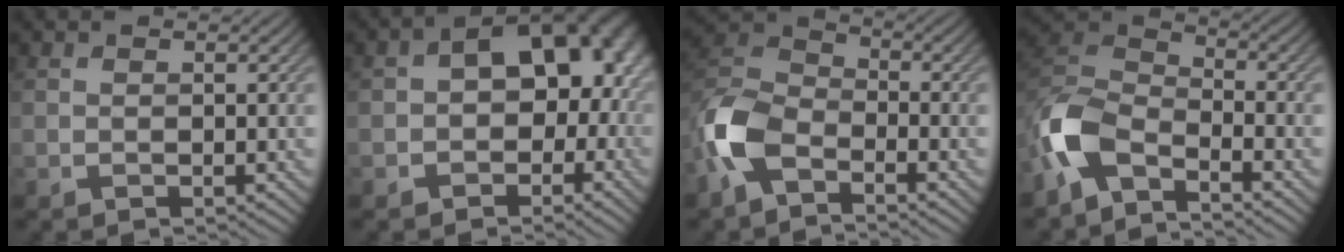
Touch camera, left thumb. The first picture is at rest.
{"total": 12.3, "force": [0.1, 8.7, 8.7], "torque": [-0.074, 0.006, -0.011]}
{"total": 9.3, "force": [-5.1, 5.0, 6.0], "torque": [-0.145, 0.000, -0.121]}
{"total": 9.3, "force": [-5.9, 4.0, 6.0], "torque": [-0.135, 0.001, -0.140]}